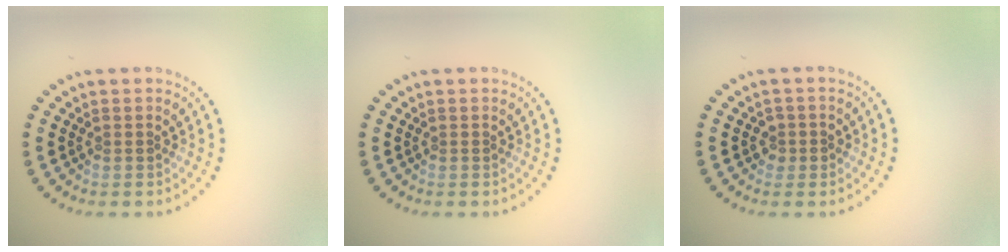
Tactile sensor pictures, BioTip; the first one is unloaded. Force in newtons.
{"total": 0.0}
{"total": 1.2, "press": 1.1, "slide": 0.4}